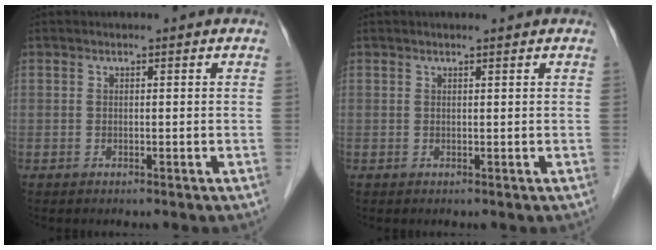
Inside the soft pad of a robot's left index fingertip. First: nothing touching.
{"total": 1.0, "force": [0.8, -0.1, 0.6], "torque": [-0.010, 0.006, 0.015]}